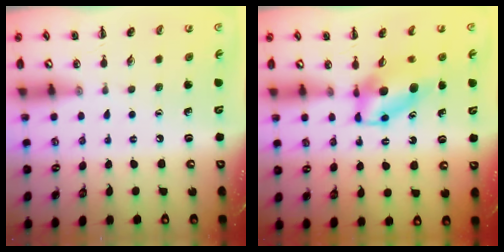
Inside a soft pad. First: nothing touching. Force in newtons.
{"total": 6.5, "press": 6.4, "slide": 1.4}